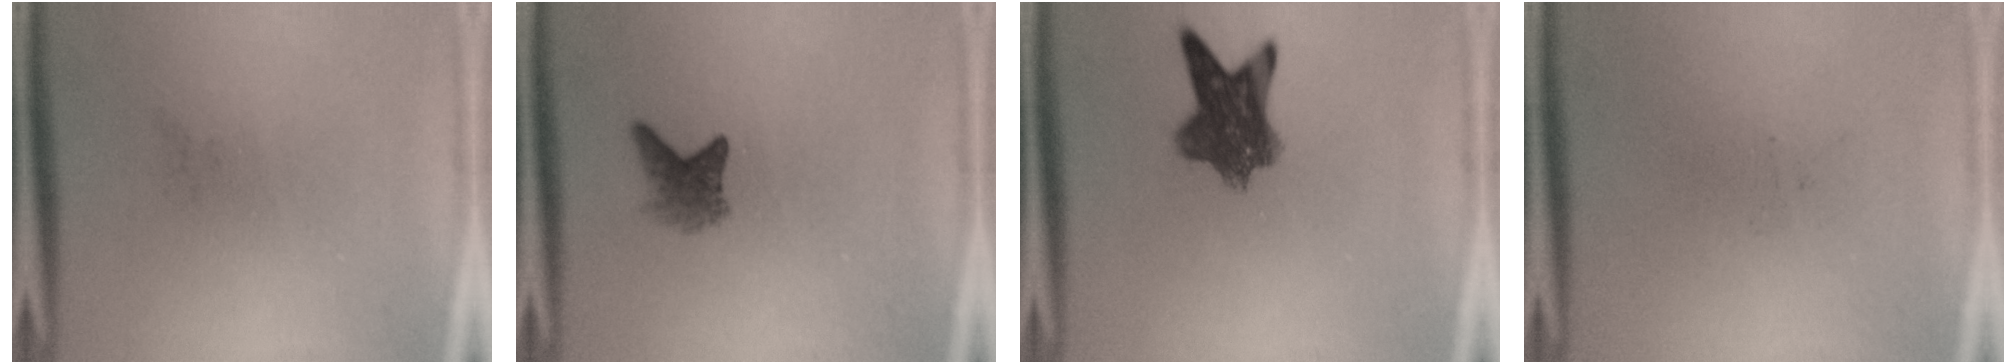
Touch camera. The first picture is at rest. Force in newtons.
{"total": 2.7}
{"total": 8.2}
{"total": 0.0}